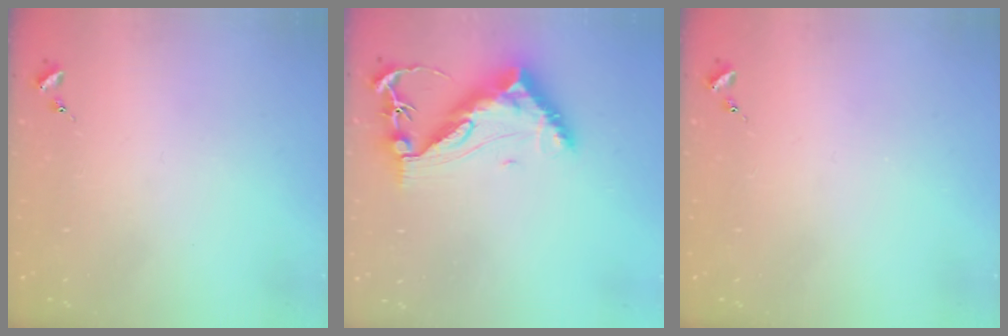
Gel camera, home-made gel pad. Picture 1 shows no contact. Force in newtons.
{"total": 12.9, "press": 12.8, "slide": 1.5}
{"total": 0.0}